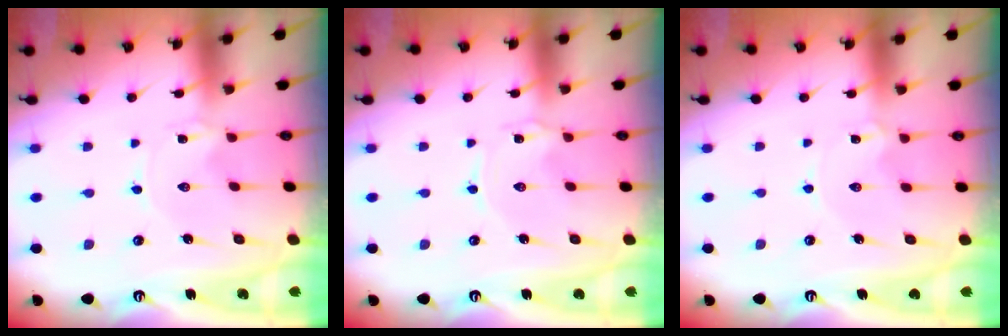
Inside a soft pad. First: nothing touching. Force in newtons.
{"total": 0.5, "press": 0.5, "slide": 0.1}
{"total": 0.7, "press": 0.7, "slide": 0.2}